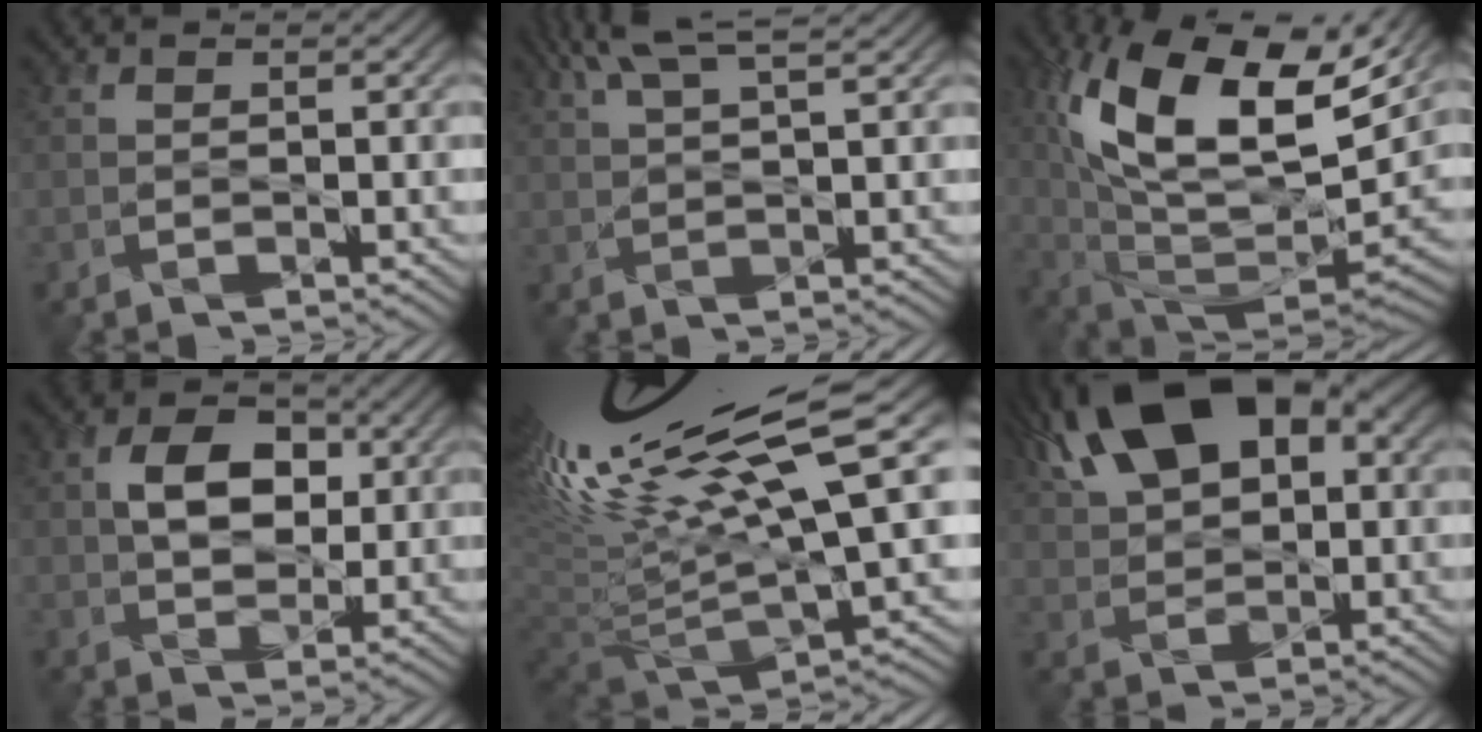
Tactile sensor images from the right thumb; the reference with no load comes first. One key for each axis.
{"total": 6.0, "fx": 4.0, "fy": 1.1, "fz": 4.3, "tx": -0.083, "ty": 0.020, "tz": 0.070}
{"total": 18.3, "fx": 6.8, "fy": 9.0, "fz": 14.4, "tx": -0.298, "ty": 0.017, "tz": 0.122}
{"total": 6.6, "fx": 1.1, "fy": 4.5, "fz": 4.7, "tx": -0.087, "ty": 0.006, "tz": 0.014}
{"total": 20.2, "fx": 7.9, "fy": 4.6, "fz": 18.0, "tx": -0.312, "ty": 0.039, "tz": 0.149}
{"total": 17.2, "fx": 7.2, "fy": 9.3, "fz": 12.5, "tx": -0.237, "ty": 0.050, "tz": 0.103}